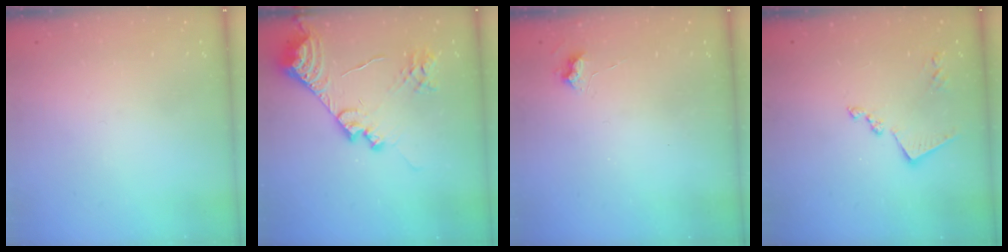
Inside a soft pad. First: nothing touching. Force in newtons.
{"total": 18.4, "press": 18.2, "slide": 2.1}
{"total": 4.1, "press": 4.0, "slide": 0.6}
{"total": 10.3, "press": 10.3, "slide": 0.5}